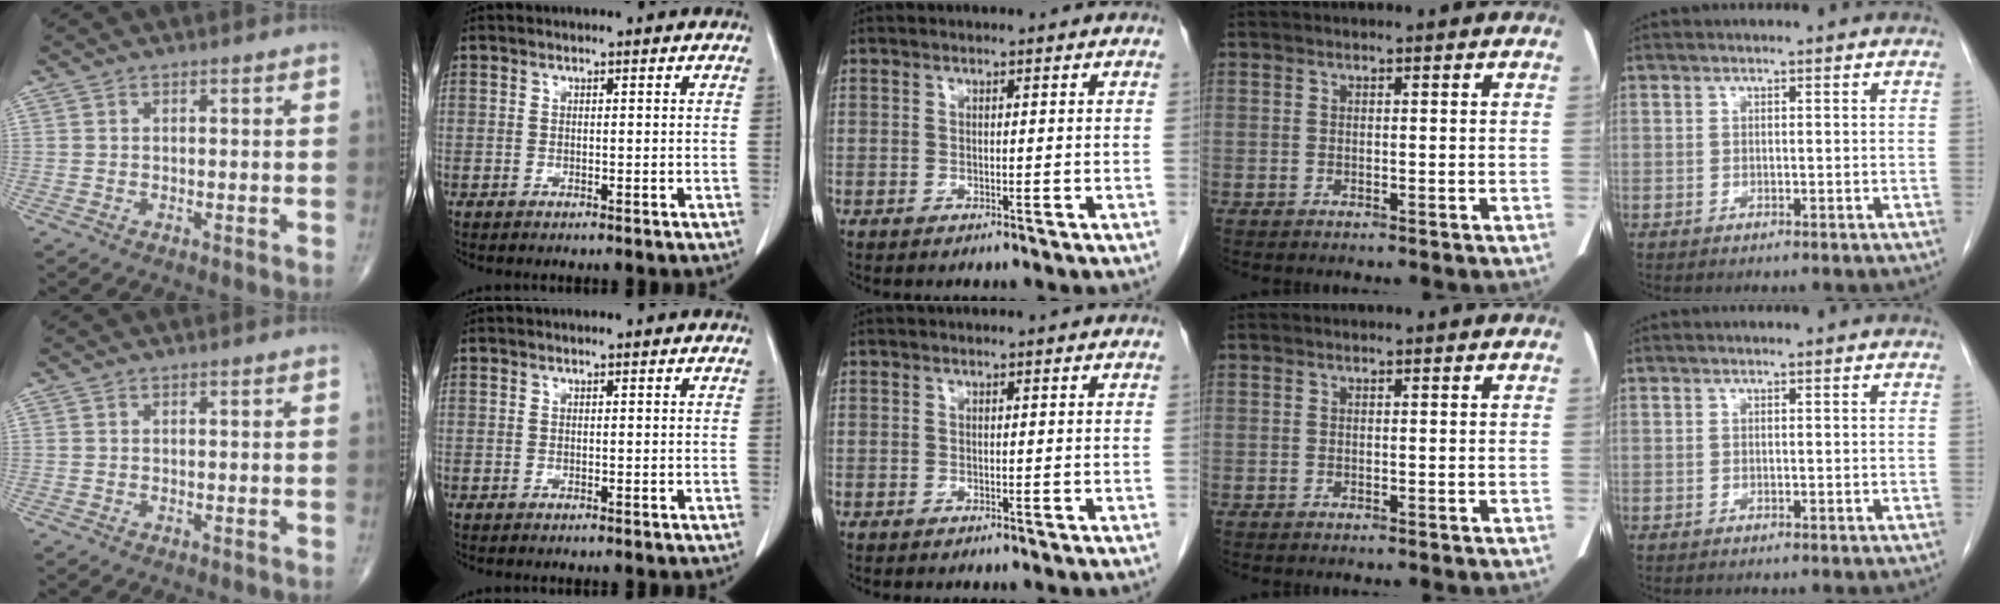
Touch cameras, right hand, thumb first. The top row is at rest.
{}